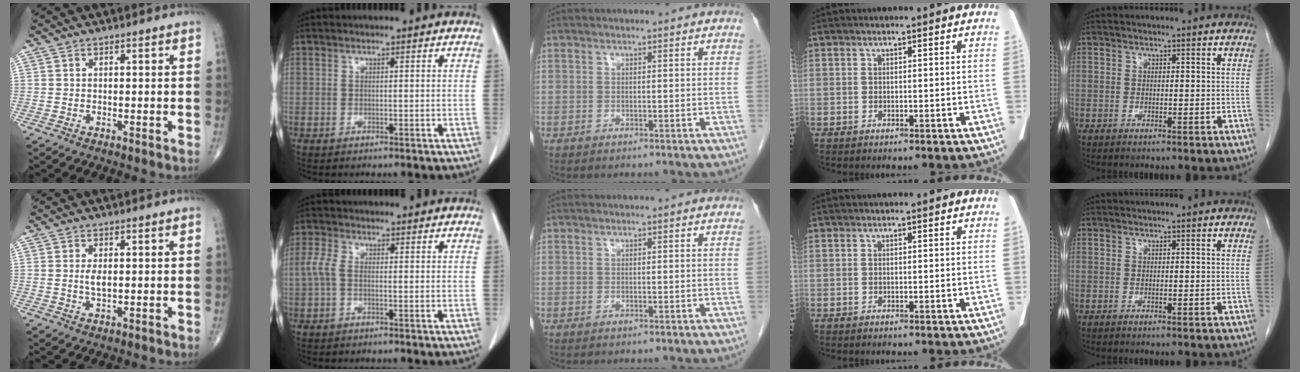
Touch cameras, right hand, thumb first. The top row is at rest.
{"thumb": {"total": 2.5, "force": [0.3, 1.0, 2.2], "torque": [-0.040, -0.005, 0.006]}, "index": {"total": 2.5, "force": [-0.3, 1.1, 2.2], "torque": [-0.059, 0.005, -0.010]}}